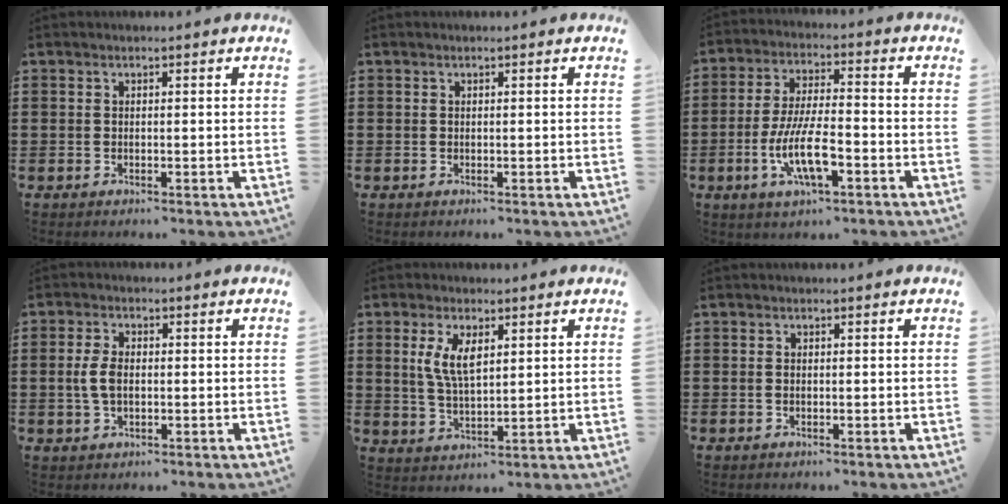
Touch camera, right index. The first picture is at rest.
{"total": 0.0}
{"total": 9.9, "force": [-3.6, 3.2, 8.7], "torque": [-0.188, -0.011, -0.069]}
{"total": 4.2, "force": [0.0, 2.3, 3.5], "torque": [-0.085, 0.002, -0.006]}
{"total": 5.6, "force": [2.0, 2.1, 4.8], "torque": [-0.101, 0.005, 0.034]}
{"total": 0.6, "force": [-0.1, 0.3, 0.5], "torque": [-0.013, 0.000, -0.002]}